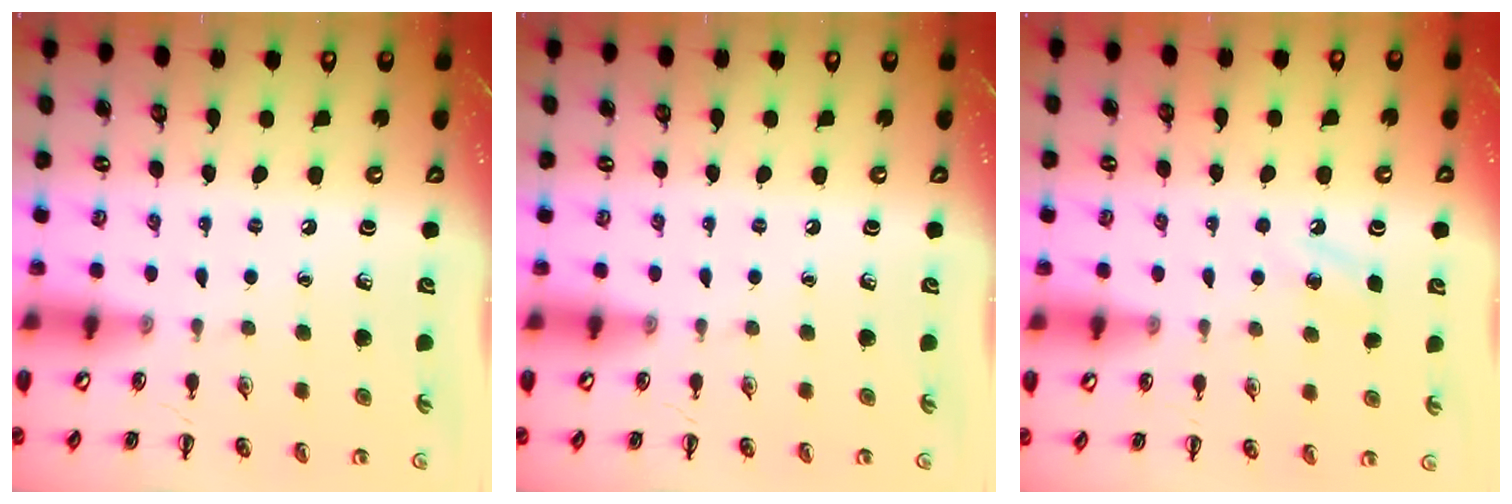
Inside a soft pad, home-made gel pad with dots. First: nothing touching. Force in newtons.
{"total": 0.0}
{"total": 3.5, "press": 3.4, "slide": 1.1}